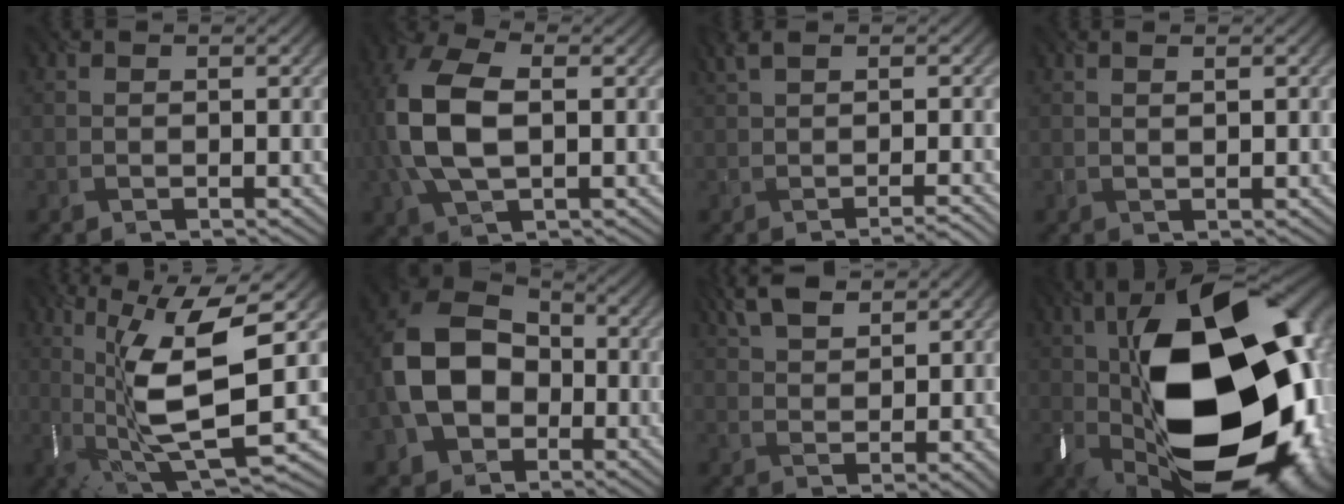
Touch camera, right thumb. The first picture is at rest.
{"total": 9.5, "force": [0.7, 5.7, 7.6], "torque": [-0.209, 0.005, 0.018]}
{"total": 2.8, "force": [-0.2, 0.5, 2.7], "torque": [-0.039, 0.009, -0.011]}
{"total": 0.6, "force": [0.5, 0.0, 0.2], "torque": [-0.003, 0.008, 0.011]}
{"total": 13.3, "force": [1.1, 4.3, 12.5], "torque": [-0.252, -0.005, 0.028]}
{"total": 12.4, "force": [-2.3, 10.0, 7.0], "torque": [-0.150, -0.019, -0.044]}
{"total": 6.0, "force": [4.3, 2.4, 3.5], "torque": [-0.077, 0.017, 0.087]}
{"total": 23.0, "force": [-0.5, 14.1, 18.1], "torque": [-0.358, -0.039, 0.013]}